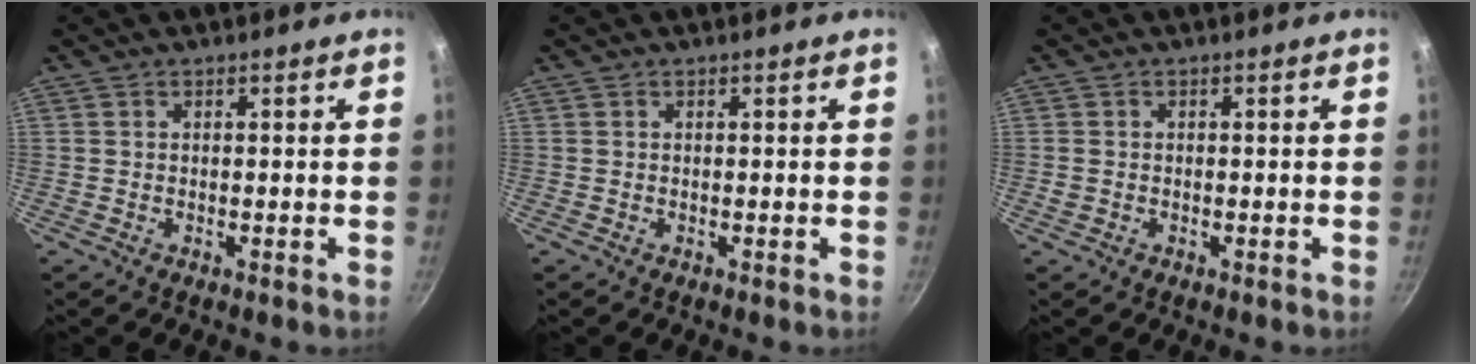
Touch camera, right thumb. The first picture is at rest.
{"total": 0.0}
{"total": 1.2, "force": [-0.3, 1.0, 0.5], "torque": [-0.010, 0.001, -0.005]}